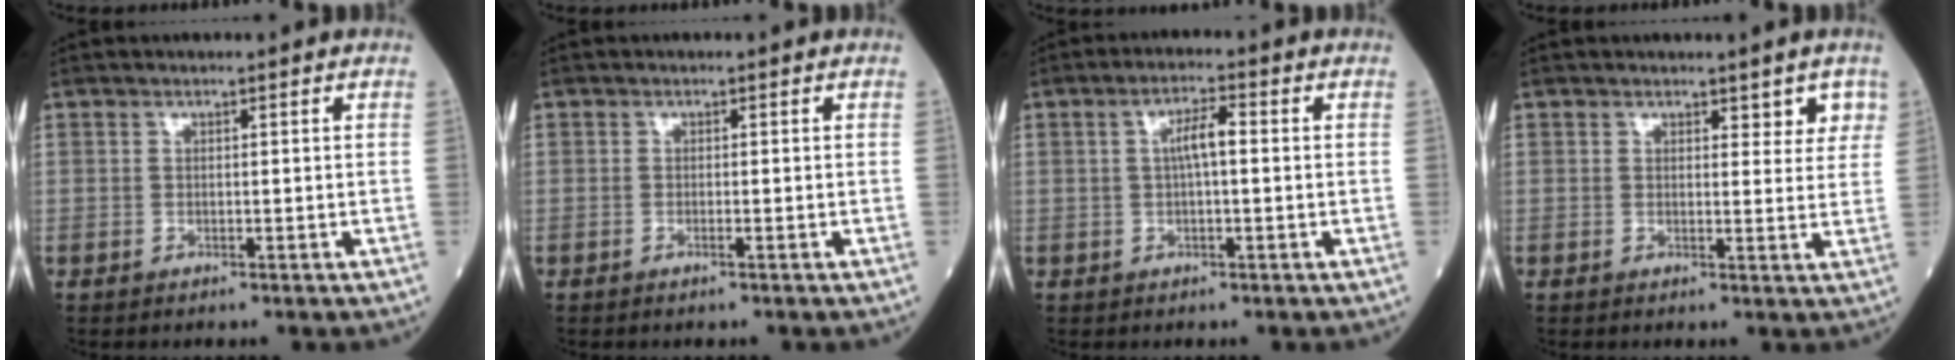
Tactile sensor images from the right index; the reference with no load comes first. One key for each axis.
{"total": 0.6, "fx": -0.4, "fy": 0.0, "fz": 0.5, "tx": -0.011, "ty": -0.001, "tz": -0.005}
{"total": 3.7, "fx": 0.3, "fy": 0.7, "fz": 3.6, "tx": -0.066, "ty": 0.011, "tz": 0.004}
{"total": 3.4, "fx": 2.2, "fy": 1.7, "fz": 2.0, "tx": -0.007, "ty": -0.004, "tz": 0.024}